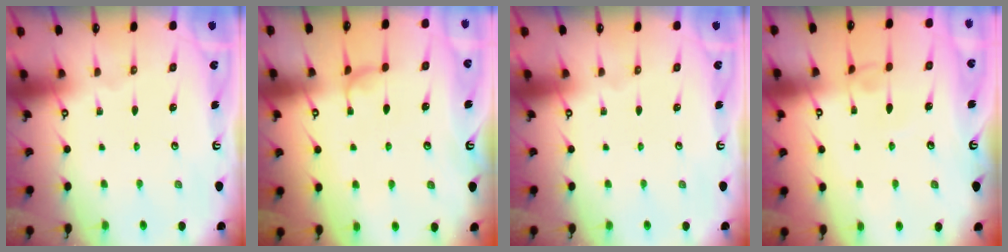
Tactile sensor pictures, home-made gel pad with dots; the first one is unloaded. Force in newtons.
{"total": 2.2, "press": 2.2, "slide": 0.4}
{"total": 0.0}
{"total": 3.1, "press": 3.1, "slide": 0.1}